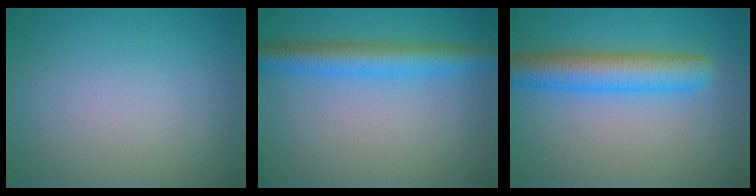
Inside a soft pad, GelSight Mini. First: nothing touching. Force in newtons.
{"total": 4.6, "press": 4.6, "slide": 0.1}
{"total": 6.1, "press": 6.1, "slide": 0.1}